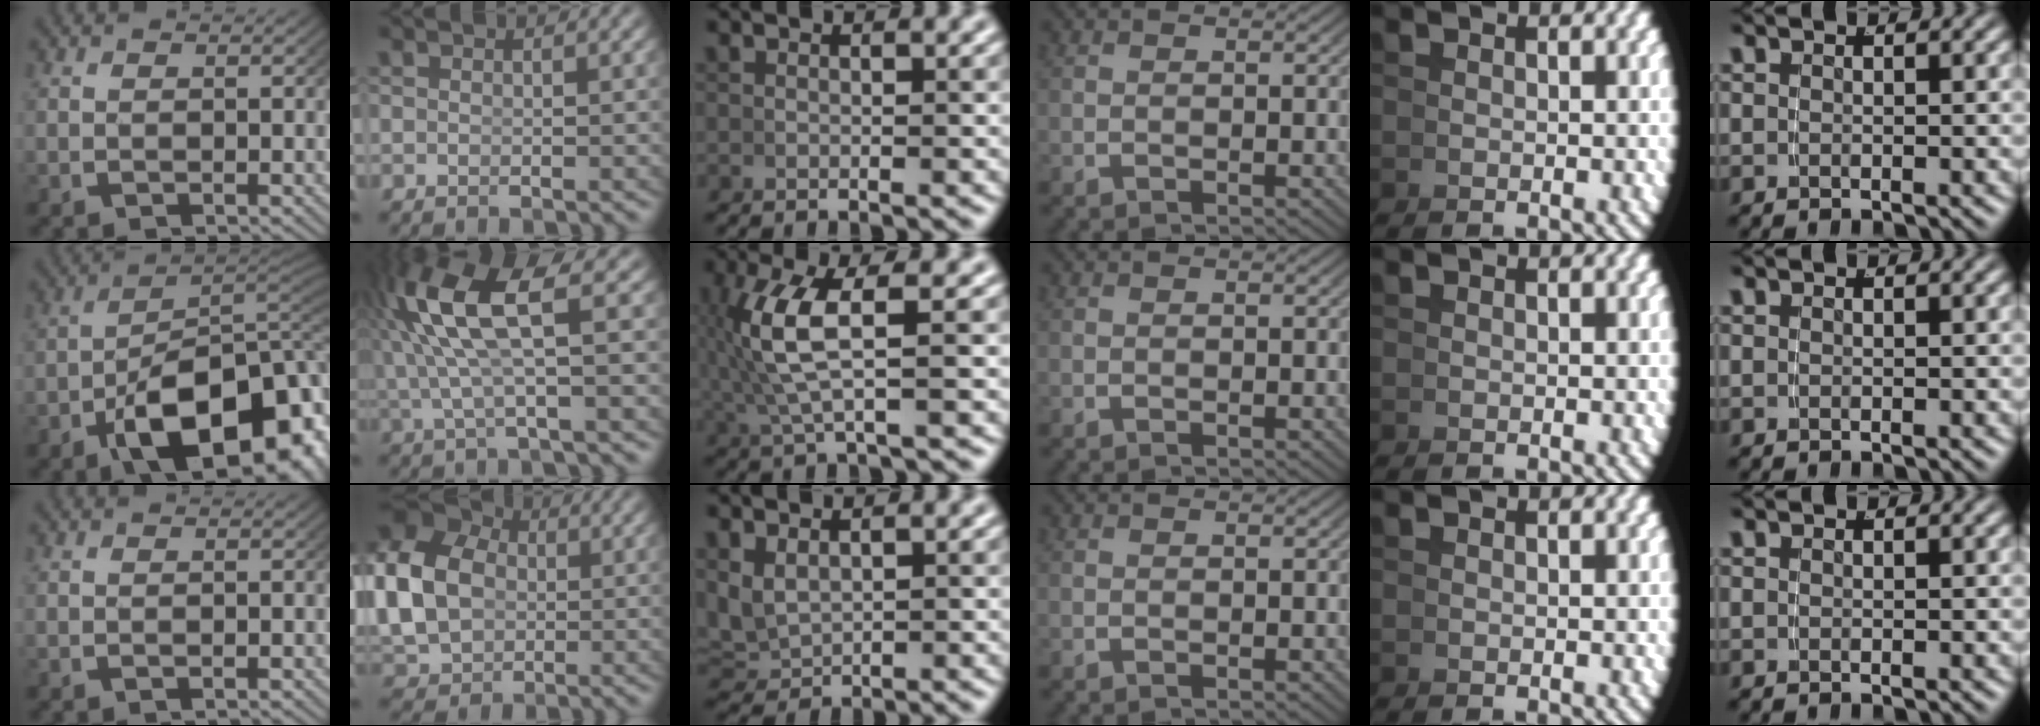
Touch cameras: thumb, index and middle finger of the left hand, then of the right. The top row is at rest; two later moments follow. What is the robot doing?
{"motion": "lift_and_place", "object": "bowl"}